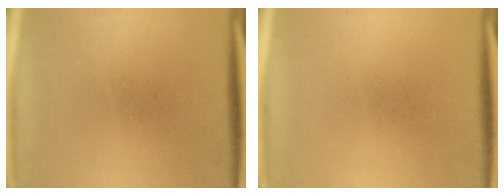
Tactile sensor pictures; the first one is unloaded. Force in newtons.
{"total": 0.0}